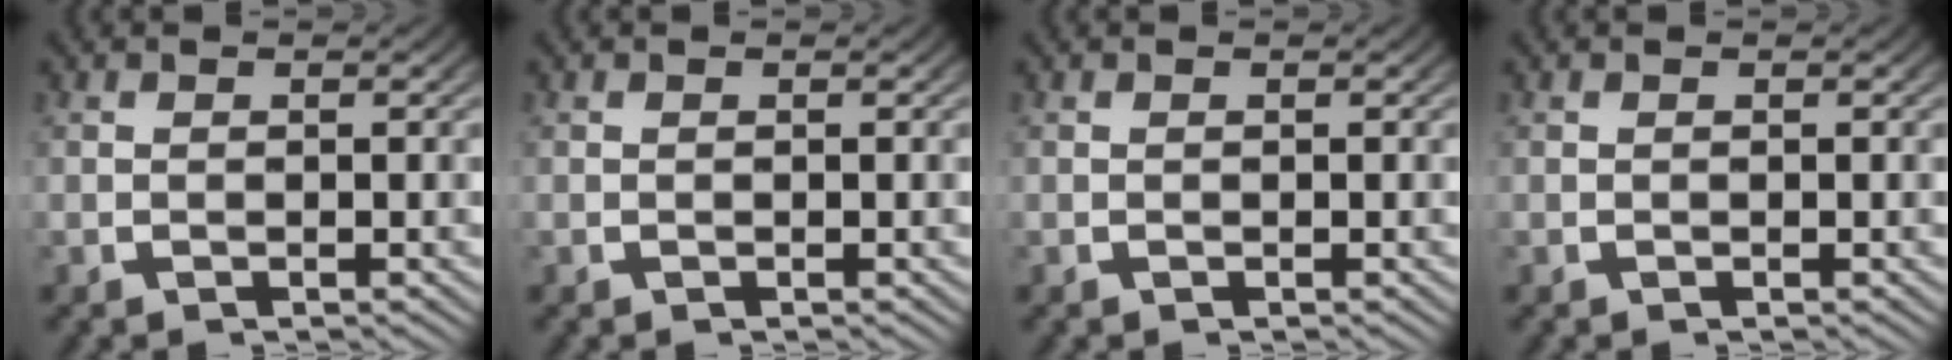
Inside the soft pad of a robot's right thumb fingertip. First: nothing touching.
{"total": 0.0}
{"total": 0.0}
{"total": 0.0}